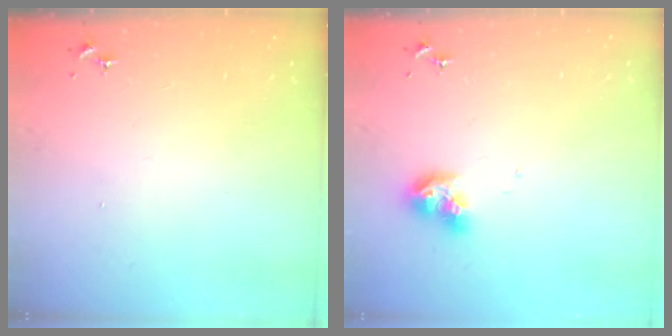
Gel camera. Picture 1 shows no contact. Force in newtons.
{"total": 10.3, "press": 10.3, "slide": 1.2}